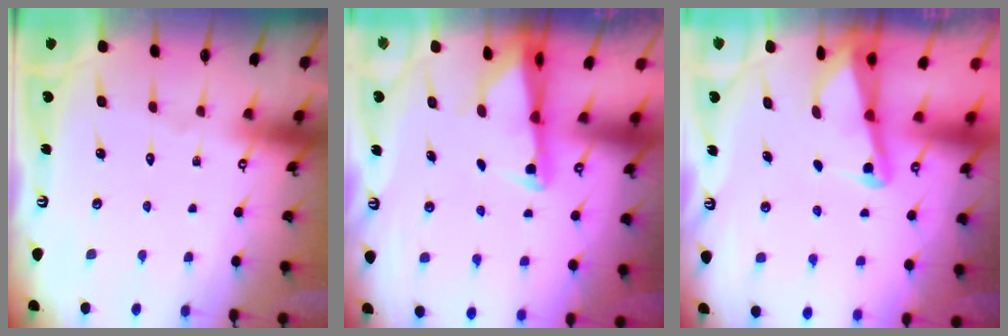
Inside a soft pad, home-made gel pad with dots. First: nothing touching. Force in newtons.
{"total": 2.6, "press": 2.5, "slide": 0.5}
{"total": 2.2, "press": 2.2, "slide": 0.3}